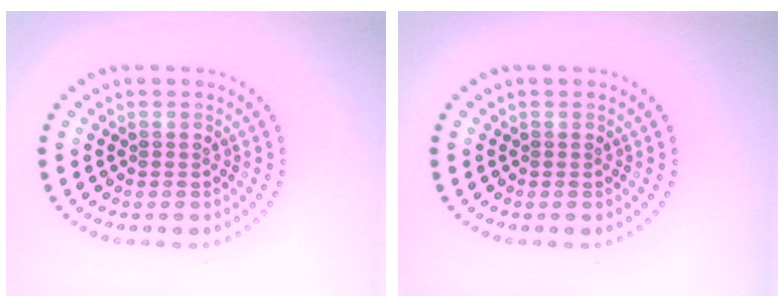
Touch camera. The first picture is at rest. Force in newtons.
{"total": 0.0}